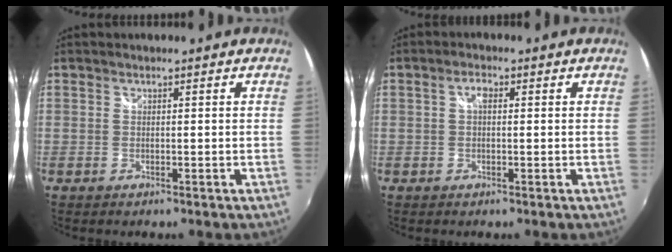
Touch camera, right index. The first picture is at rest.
{"total": 2.0, "force": [0.3, 1.0, 1.8], "torque": [-0.033, 0.007, 0.002]}